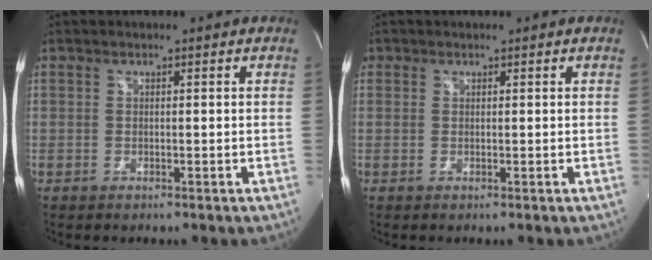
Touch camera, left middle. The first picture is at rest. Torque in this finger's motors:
{"motor_torque": [0.70, -0.73, 0.30, 0.08]}